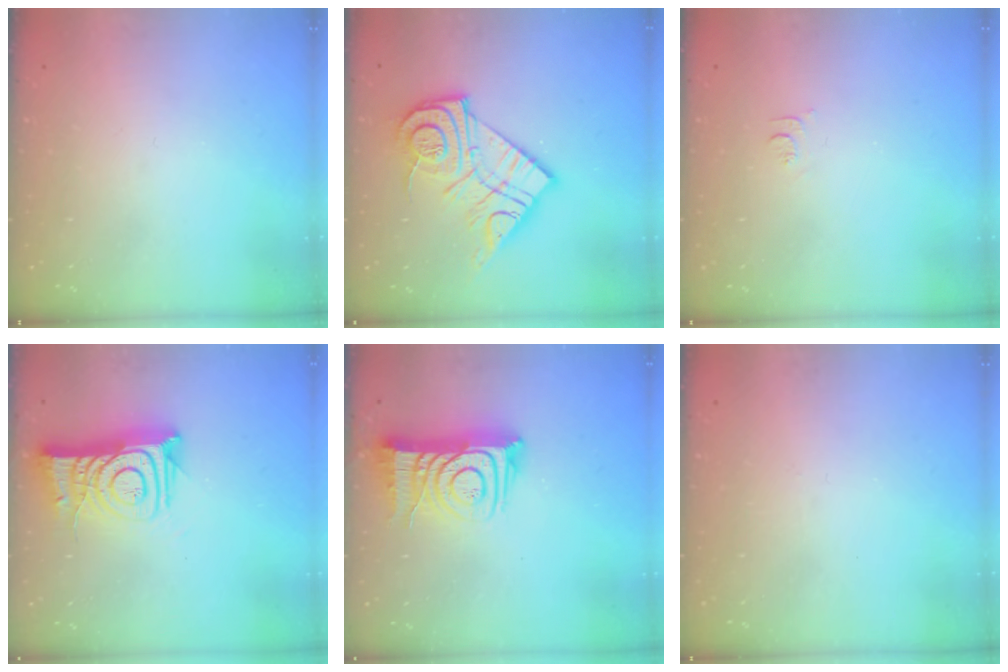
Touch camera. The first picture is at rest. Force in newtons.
{"total": 18.5, "press": 18.5, "slide": 1.5}
{"total": 4.2, "press": 4.1, "slide": 0.5}
{"total": 15.9, "press": 15.9, "slide": 1.7}
{"total": 13.7, "press": 13.6, "slide": 1.1}
{"total": 2.2, "press": 2.2, "slide": 0.4}